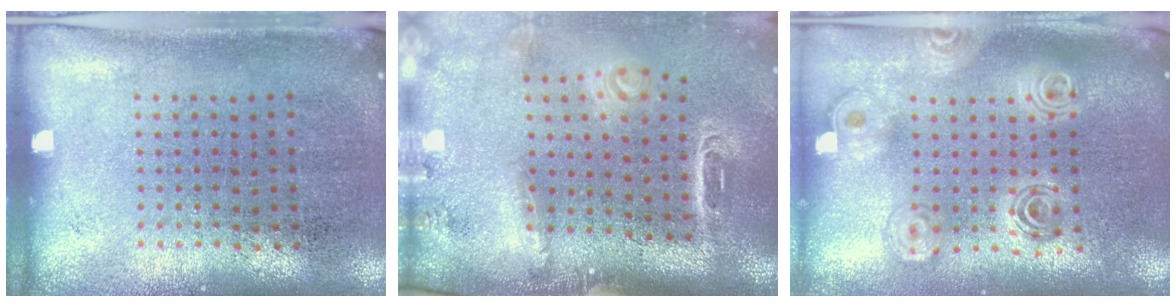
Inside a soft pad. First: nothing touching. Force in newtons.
{"total": 3.1, "press": 2.1, "slide": 2.3}
{"total": 2.0, "press": 1.7, "slide": 1.2}